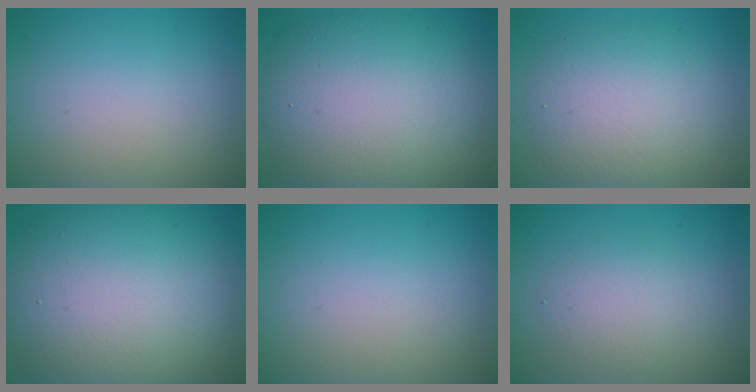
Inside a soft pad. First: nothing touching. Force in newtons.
{"total": 11.3, "press": 11.3, "slide": 0.8}
{"total": 5.8, "press": 5.8, "slide": 0.3}
{"total": 14.6, "press": 14.6, "slide": 0.4}
{"total": 0.0}
{"total": 2.7, "press": 2.7, "slide": 0.2}